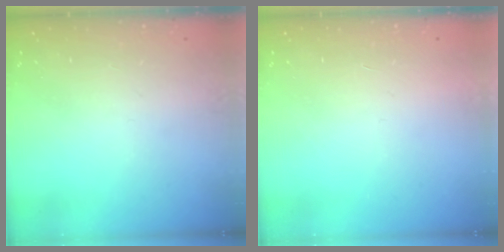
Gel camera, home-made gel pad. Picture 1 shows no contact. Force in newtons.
{"total": 1.5, "press": 1.5, "slide": 0.1}